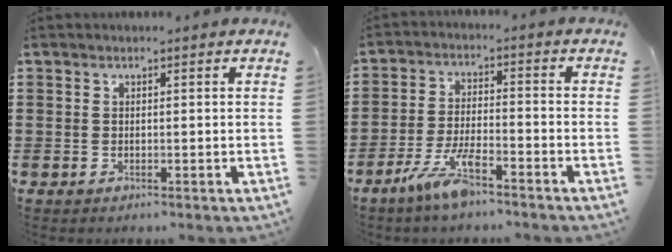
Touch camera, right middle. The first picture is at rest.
{"total": 6.9, "force": [-4.8, 1.3, 4.9], "torque": [-0.105, -0.004, -0.090]}